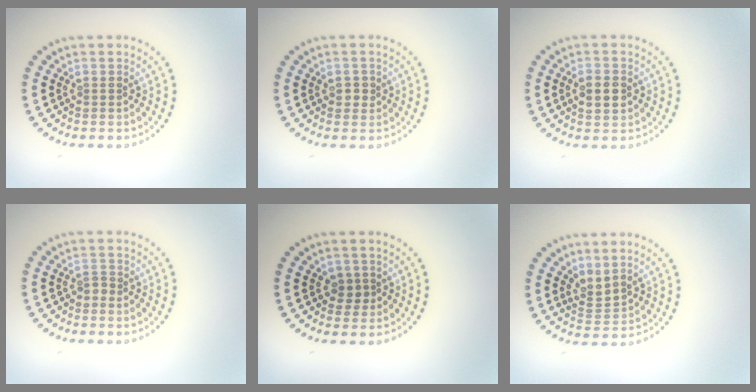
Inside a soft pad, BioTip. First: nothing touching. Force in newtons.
{"total": 1.2, "press": 1.2, "slide": 0.3}
{"total": 2.6, "press": 2.6, "slide": 0.1}
{"total": 0.9, "press": 0.6, "slide": 0.7}
{"total": 1.3, "press": 1.1, "slide": 0.7}
{"total": 2.1, "press": 1.4, "slide": 1.6}